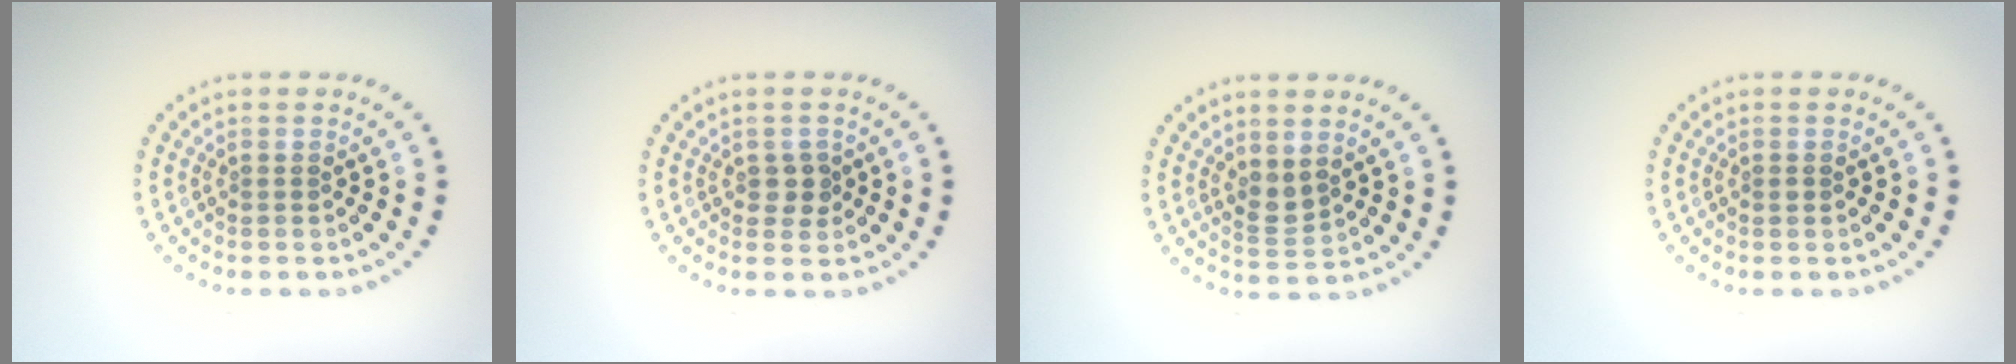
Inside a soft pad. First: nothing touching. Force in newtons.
{"total": 1.3, "press": 1.3, "slide": 0.3}
{"total": 1.8, "press": 1.5, "slide": 1.1}
{"total": 0.5, "press": 0.5, "slide": 0.1}